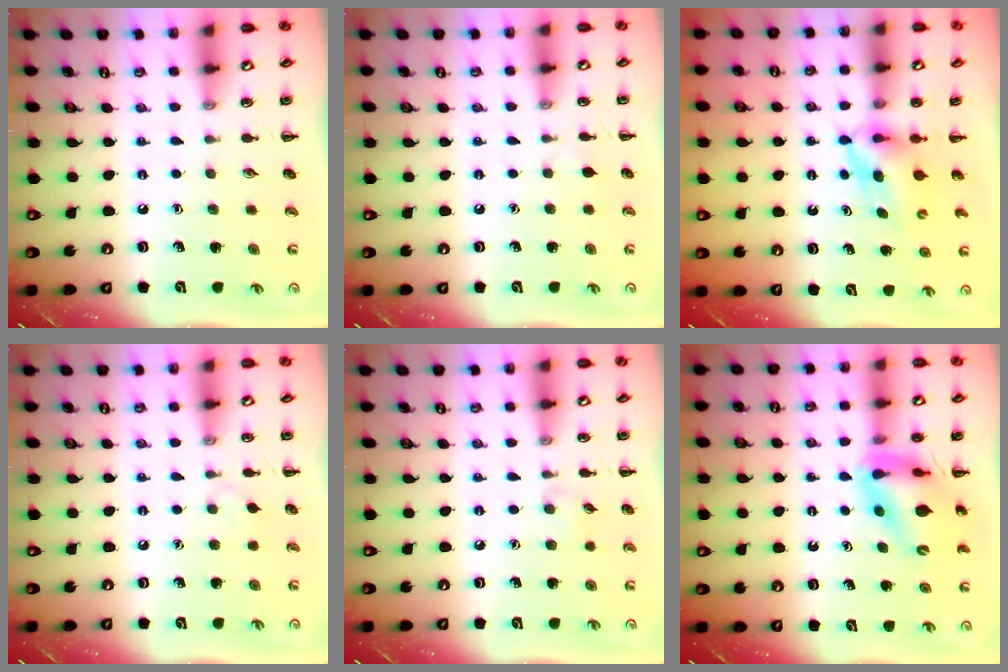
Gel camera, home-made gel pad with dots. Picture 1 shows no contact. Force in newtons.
{"total": 2.7, "press": 2.5, "slide": 1.1}
{"total": 5.1, "press": 5.1, "slide": 0.5}
{"total": 2.9, "press": 2.7, "slide": 1.2}
{"total": 4.7, "press": 4.4, "slide": 1.7}
{"total": 10.5, "press": 10.0, "slide": 3.1}